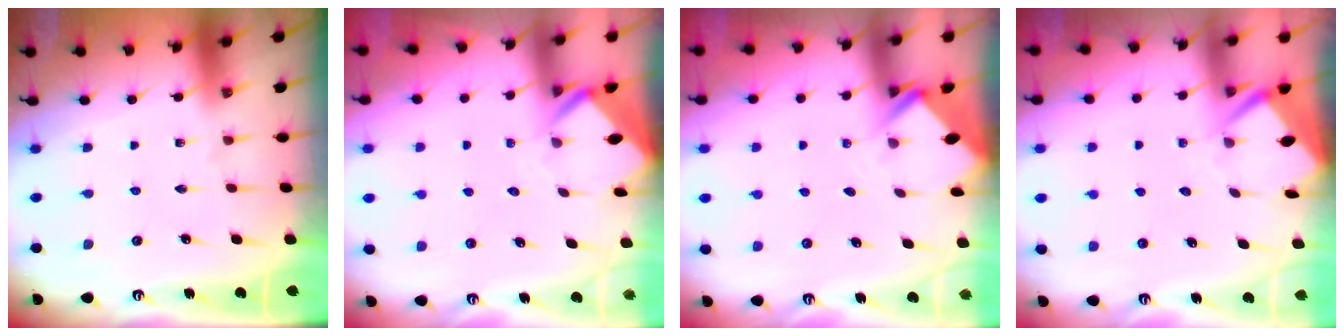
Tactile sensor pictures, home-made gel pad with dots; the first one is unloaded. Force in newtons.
{"total": 3.0, "press": 3.0, "slide": 0.2}
{"total": 2.7, "press": 2.7, "slide": 0.2}
{"total": 3.0, "press": 3.0, "slide": 0.3}